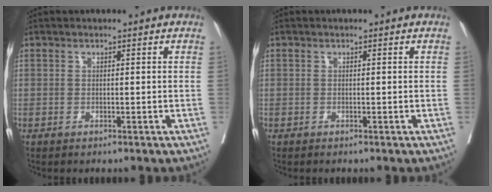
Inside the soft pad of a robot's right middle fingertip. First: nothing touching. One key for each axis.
{"total": 0.0}